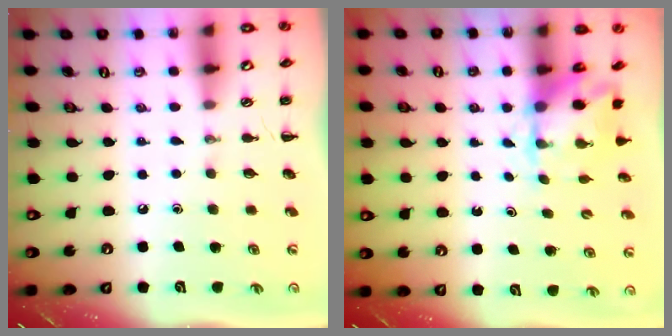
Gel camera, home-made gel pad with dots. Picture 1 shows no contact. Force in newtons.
{"total": 3.7, "press": 3.5, "slide": 1.1}